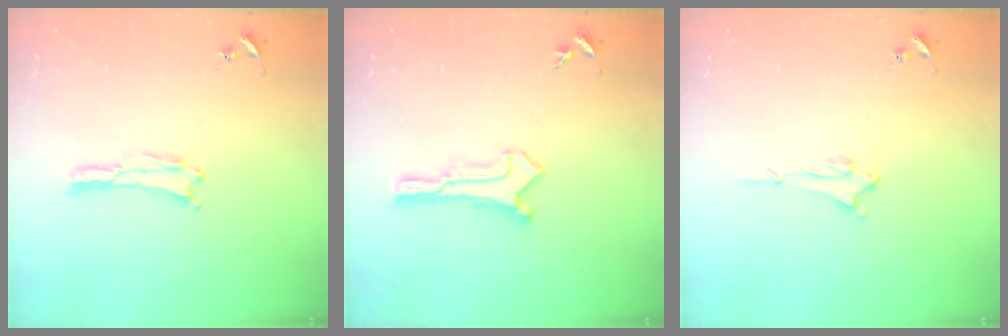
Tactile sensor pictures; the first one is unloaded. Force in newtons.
{"total": 0.0}
{"total": 1.7, "press": 1.6, "slide": 0.4}